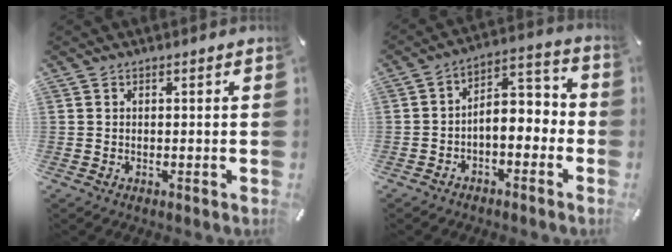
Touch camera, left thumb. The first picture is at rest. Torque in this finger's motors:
{"motor_torque": [0.77, 2.42, 0.58, -0.07, 0.26]}